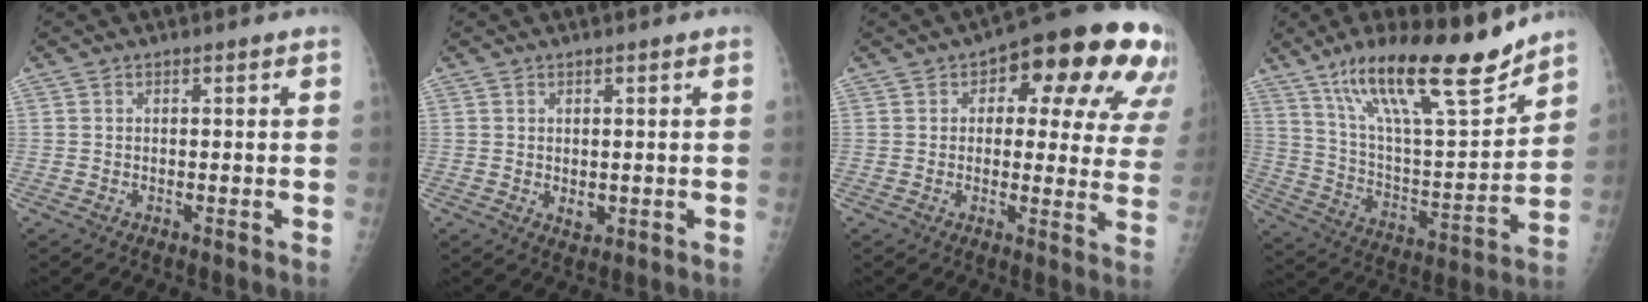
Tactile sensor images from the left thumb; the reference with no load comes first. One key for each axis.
{"total": 2.0, "fx": -0.1, "fy": 1.4, "fz": 1.5, "tx": -0.015, "ty": -0.005, "tz": 0.006}
{"total": 19.6, "fx": 8.7, "fy": 8.8, "fz": 15.2, "tx": -0.144, "ty": -0.002, "tz": 0.102}
{"total": 23.0, "fx": 16.4, "fy": 5.0, "fz": 15.3, "tx": -0.234, "ty": -0.071, "tz": 0.287}